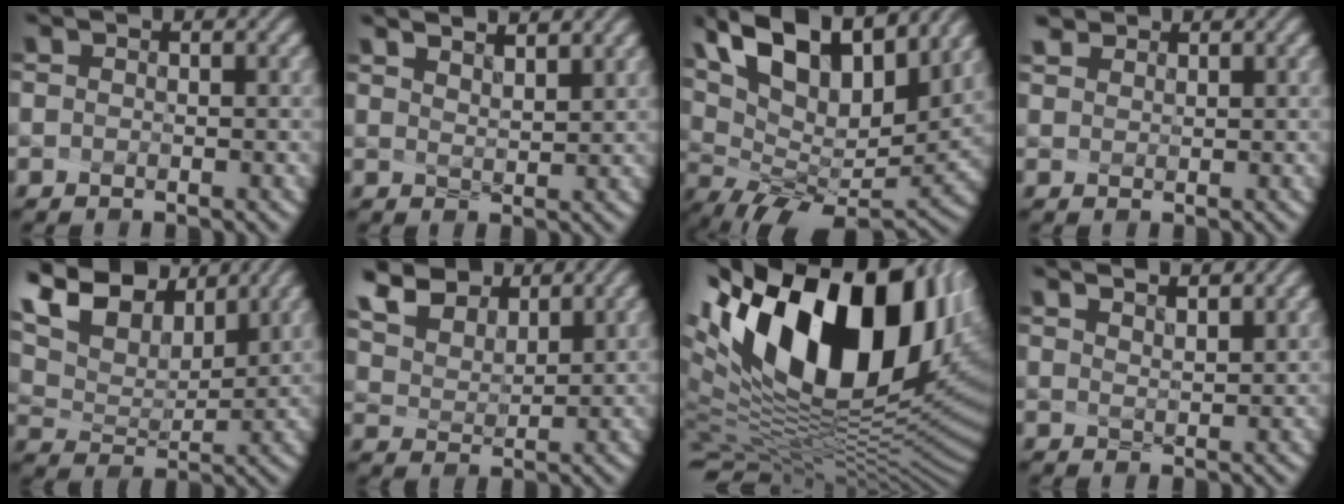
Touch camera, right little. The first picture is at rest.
{"total": 3.5, "force": [3.1, 0.3, 1.7], "torque": [-0.029, 0.000, 0.051]}
{"total": 15.1, "force": [8.0, 6.4, 11.0], "torque": [-0.197, 0.020, 0.152]}
{"total": 1.5, "force": [1.4, 0.5, 0.1], "torque": [-0.025, -0.005, 0.042]}
{"total": 10.2, "force": [7.4, 4.4, 5.5], "torque": [-0.143, 0.019, 0.118]}
{"total": 8.9, "force": [6.6, 4.8, 3.5], "torque": [-0.118, 0.020, 0.124]}
{"total": 20.1, "force": [7.1, 10.6, 15.5], "torque": [-0.301, 0.016, 0.155]}
{"total": 2.7, "force": [2.5, 0.0, 1.1], "torque": [-0.023, -0.005, 0.052]}